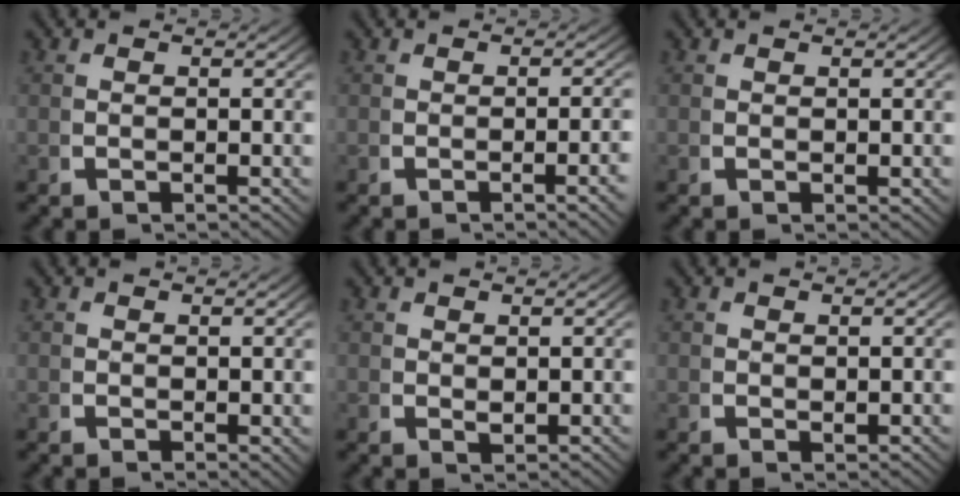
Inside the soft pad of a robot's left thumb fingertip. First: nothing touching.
{"total": 1.9, "force": [-0.5, 0.2, 1.8], "torque": [-0.021, 0.003, -0.009]}
{"total": 0.5, "force": [0.5, 0.0, -0.2], "torque": [0.004, -0.001, 0.007]}
{"total": 0.5, "force": [0.5, 0.1, 0.1], "torque": [0.004, -0.003, 0.008]}
{"total": 1.0, "force": [0.9, 0.2, 0.3], "torque": [-0.005, -0.003, 0.019]}
{"total": 0.7, "force": [0.7, 0.1, 0.0], "torque": [0.004, 0.000, 0.012]}